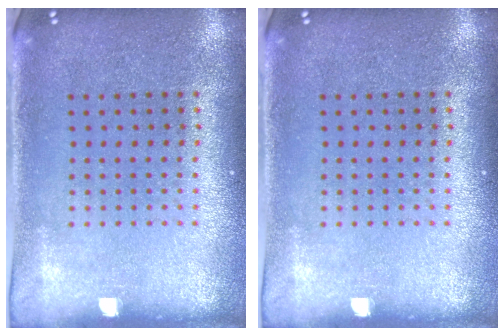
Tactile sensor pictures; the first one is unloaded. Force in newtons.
{"total": 0.0}